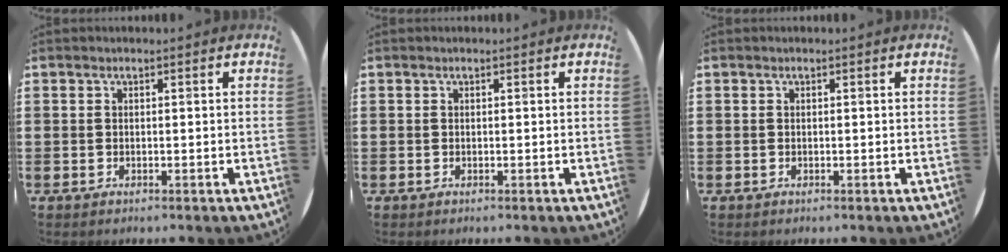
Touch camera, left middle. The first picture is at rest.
{"total": 0.0}
{"total": 0.0}